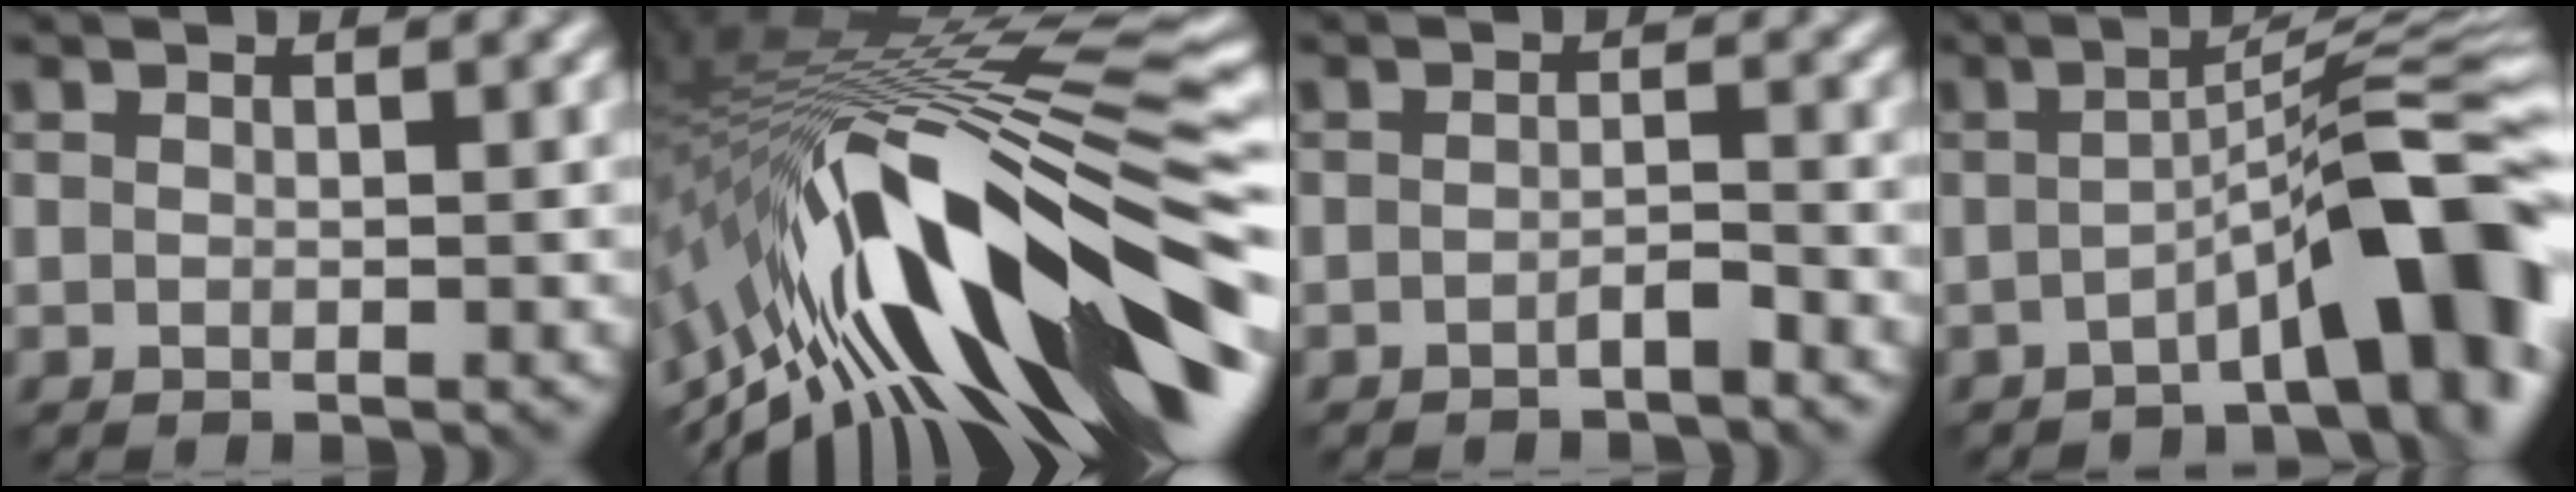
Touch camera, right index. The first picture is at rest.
{"total": 18.8, "force": [-5.9, 6.0, 16.8], "torque": [-0.266, 0.037, -0.118]}
{"total": 1.7, "force": [-1.5, 0.1, 0.7], "torque": [-0.010, 0.001, -0.029]}
{"total": 9.1, "force": [-4.0, 1.8, 8.0], "torque": [-0.092, 0.020, -0.069]}